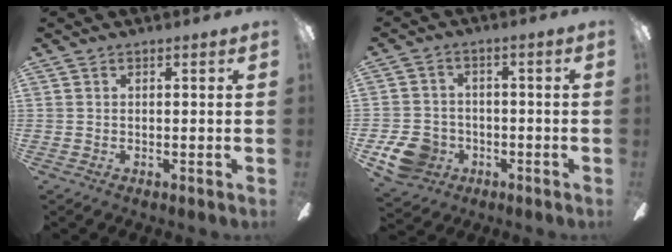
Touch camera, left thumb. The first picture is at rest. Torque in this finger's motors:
{"motor_torque": [-0.55, 0.61, -0.09, 0.18, 0.03]}